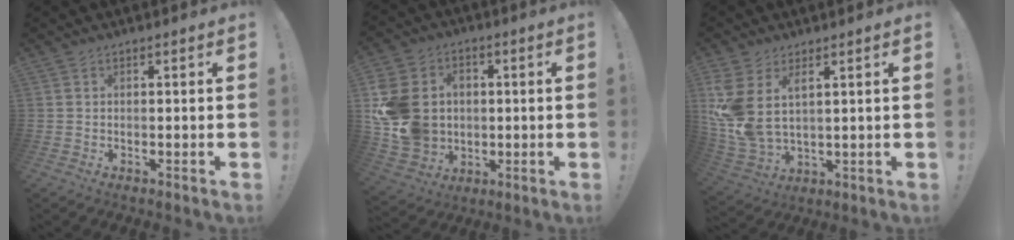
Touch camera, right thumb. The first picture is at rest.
{"total": 17.1, "force": [0.2, 14.5, 9.0], "torque": [-0.177, 0.012, 0.013]}
{"total": 10.0, "force": [4.7, 5.5, 7.0], "torque": [-0.146, -0.031, 0.091]}